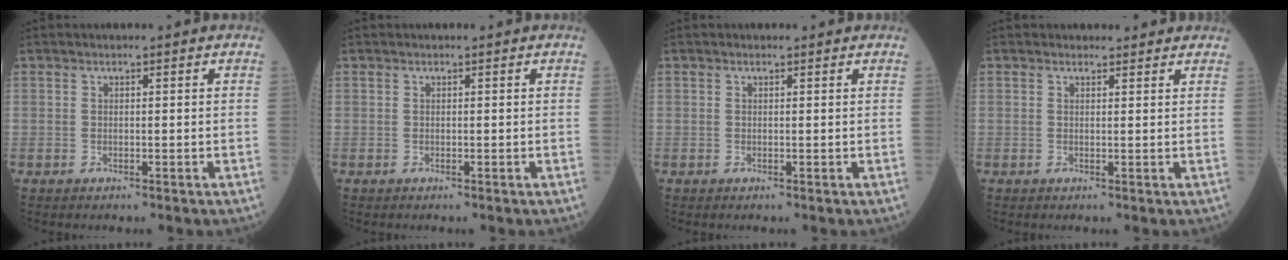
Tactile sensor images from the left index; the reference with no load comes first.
{"total": 0.0}
{"total": 0.0}
{"total": 2.1, "force": [2.0, 0.8, 0.1], "torque": [-0.004, 0.002, 0.017]}